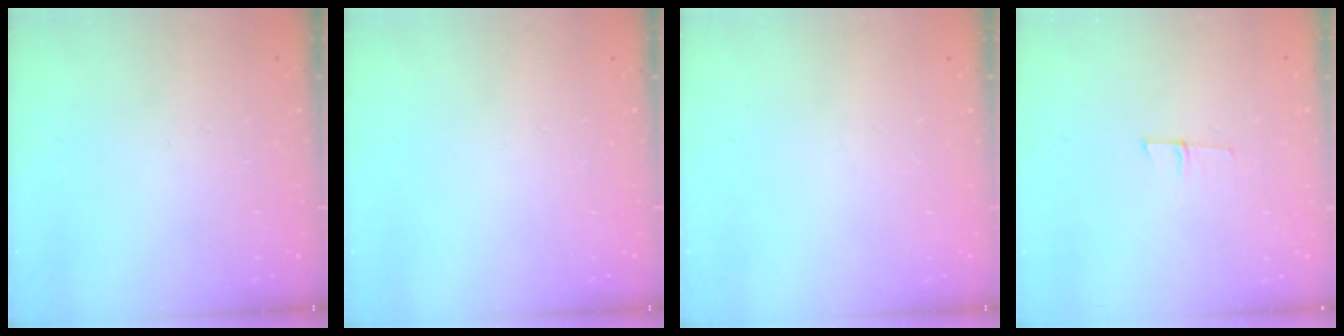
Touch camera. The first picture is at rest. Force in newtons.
{"total": 0.0}
{"total": 0.0}
{"total": 4.4, "press": 4.3, "slide": 1.0}